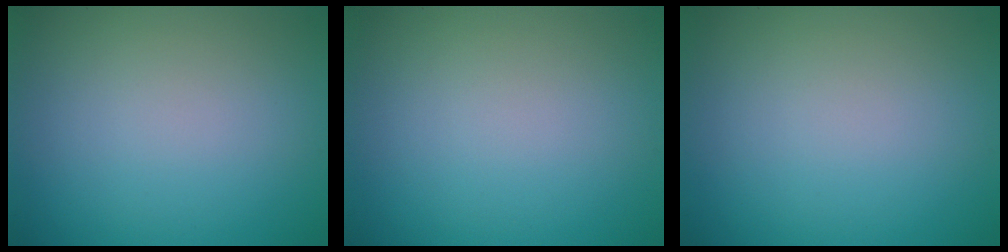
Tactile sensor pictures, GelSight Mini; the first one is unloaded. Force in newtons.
{"total": 0.0}
{"total": 0.0}